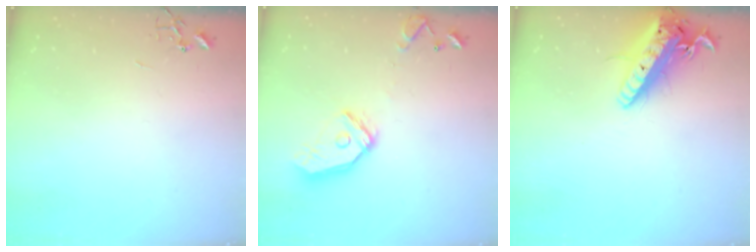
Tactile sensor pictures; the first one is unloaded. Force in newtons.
{"total": 14.6, "press": 14.4, "slide": 1.8}
{"total": 19.8, "press": 19.4, "slide": 4.0}